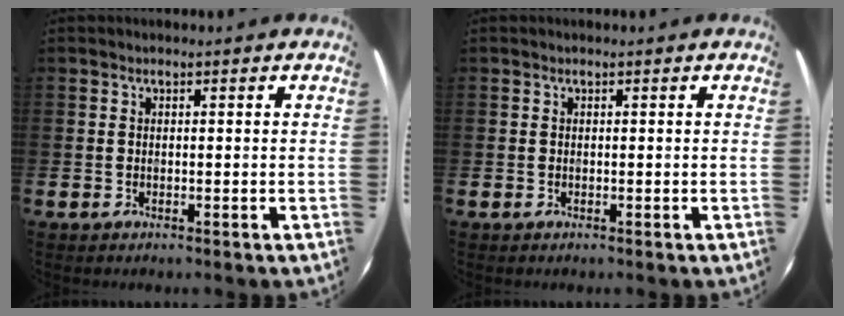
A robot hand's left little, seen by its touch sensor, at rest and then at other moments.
{"total": 0.0}